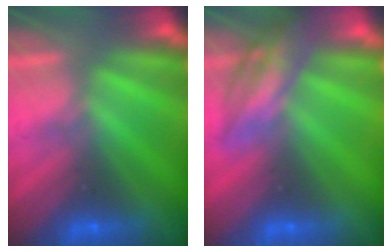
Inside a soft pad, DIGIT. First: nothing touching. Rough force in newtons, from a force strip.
{"total": 2.4}